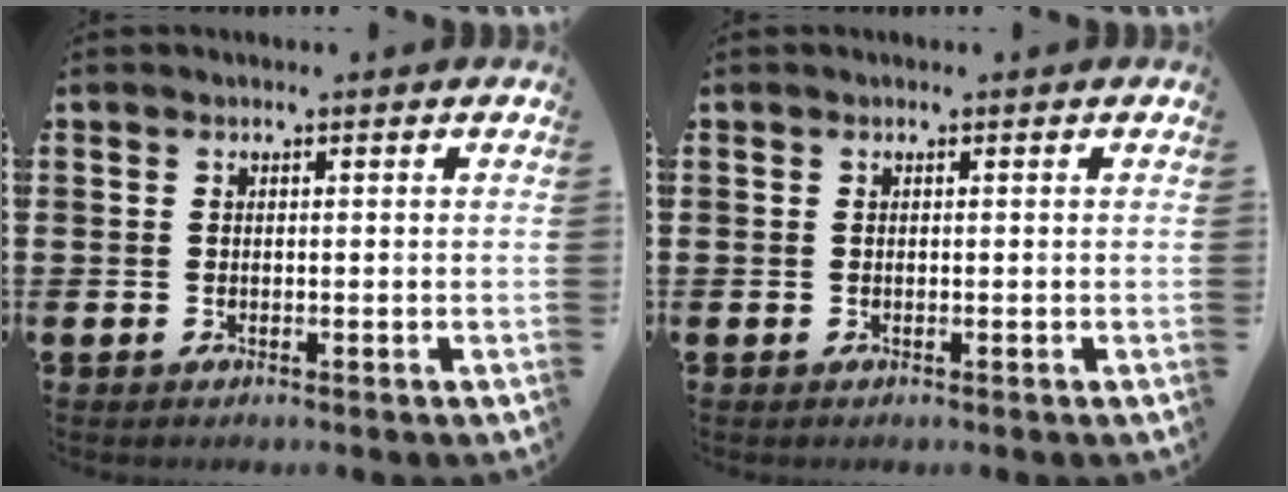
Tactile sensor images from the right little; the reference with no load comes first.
{"total": 0.0}